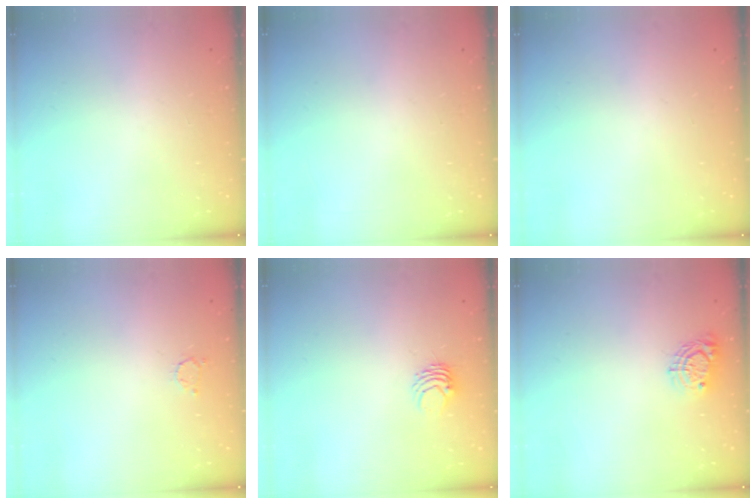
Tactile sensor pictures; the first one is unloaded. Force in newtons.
{"total": 0.0}
{"total": 0.0}
{"total": 2.5, "press": 2.5, "slide": 0.4}
{"total": 3.9, "press": 3.9, "slide": 0.3}
{"total": 8.1, "press": 8.1, "slide": 0.5}